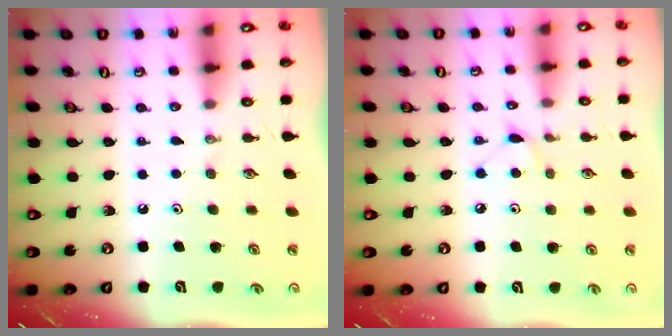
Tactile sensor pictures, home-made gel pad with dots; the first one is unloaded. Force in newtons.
{"total": 4.7, "press": 4.7, "slide": 0.6}